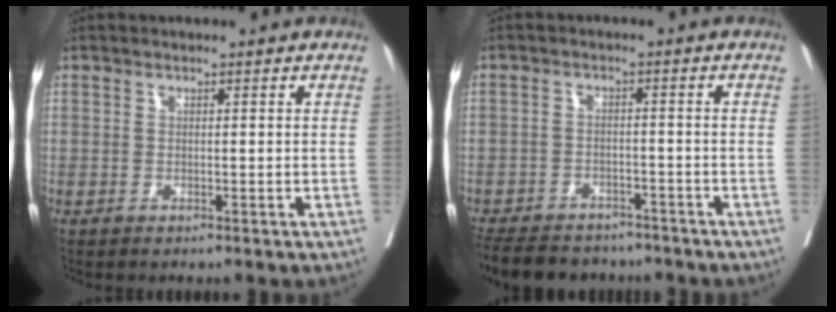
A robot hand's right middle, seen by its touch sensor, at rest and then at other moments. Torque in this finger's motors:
{"motor_torque": [0.70, -0.70, 0.17, 0.08]}